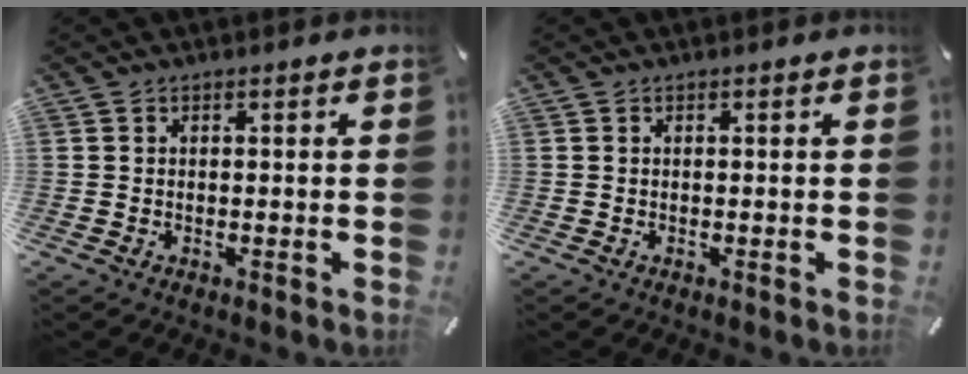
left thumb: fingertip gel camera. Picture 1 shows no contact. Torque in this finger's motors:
{"motor_torque": [-0.01, 0.01, -0.02, 0.00, 0.00]}